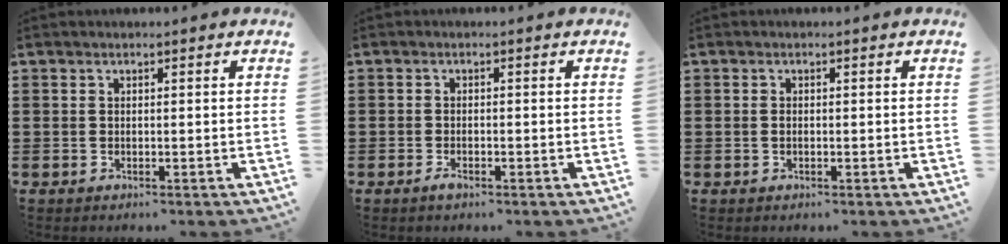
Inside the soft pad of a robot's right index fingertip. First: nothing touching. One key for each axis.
{"total": 1.2, "fx": -0.7, "fy": 0.3, "fz": 0.9, "tx": -0.025, "ty": -0.009, "tz": -0.014}
{"total": 0.5, "fx": -0.1, "fy": 0.1, "fz": 0.5, "tx": -0.014, "ty": -0.005, "tz": 0.000}